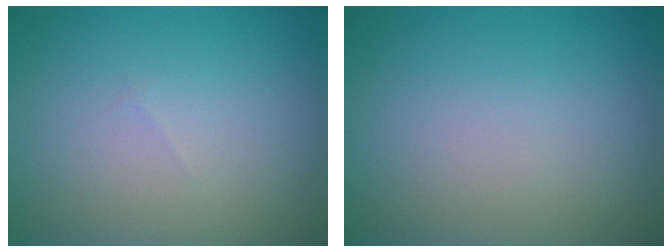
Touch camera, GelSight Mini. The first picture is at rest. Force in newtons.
{"total": 0.0}